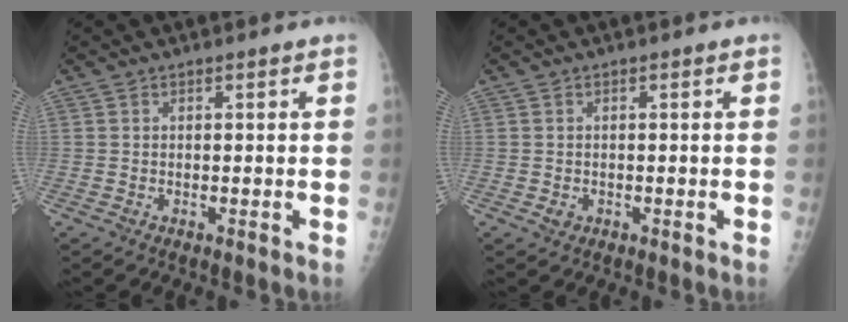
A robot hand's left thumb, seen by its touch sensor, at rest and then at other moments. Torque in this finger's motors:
{"motor_torque": [-0.06, -0.01, 0.01, 0.00, 0.00]}